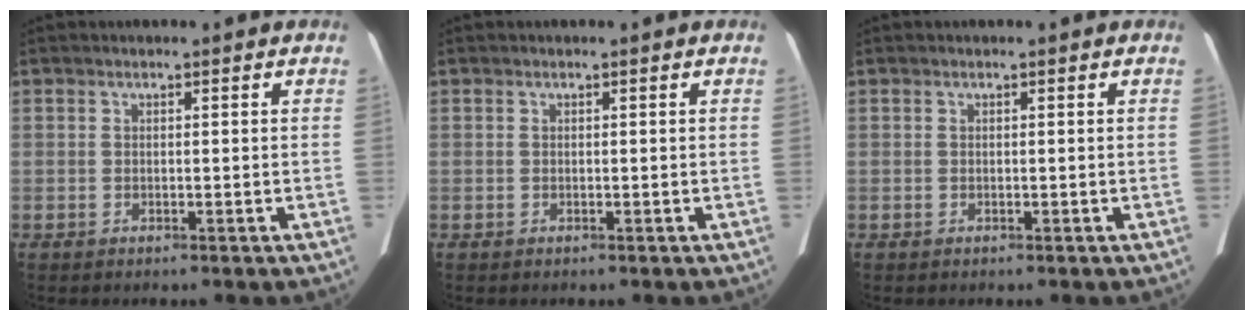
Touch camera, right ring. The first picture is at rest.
{"total": 0.0}
{"total": 0.0}